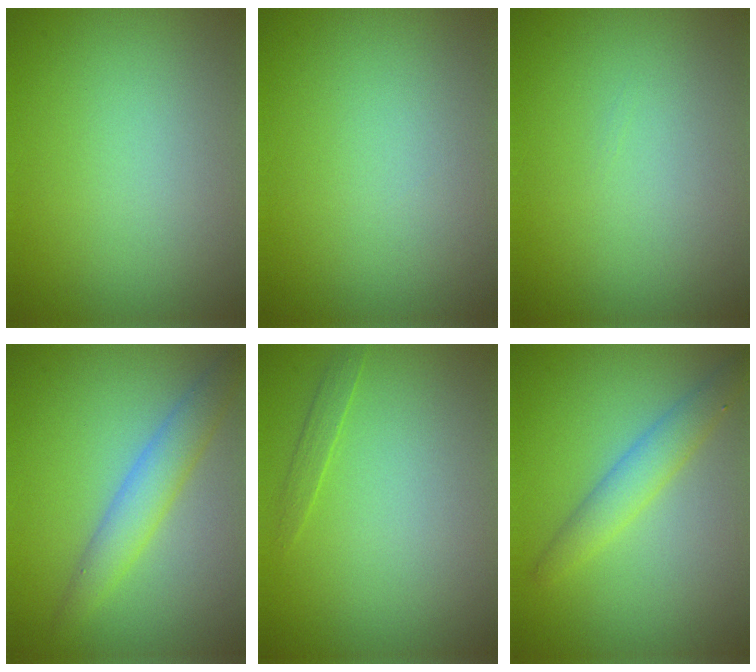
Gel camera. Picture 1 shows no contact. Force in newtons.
{"total": 0.0}
{"total": 0.0}
{"total": 3.2, "press": 3.2, "slide": 0.1}
{"total": 0.9, "press": 0.9, "slide": 0.1}
{"total": 2.8, "press": 2.8, "slide": 0.1}